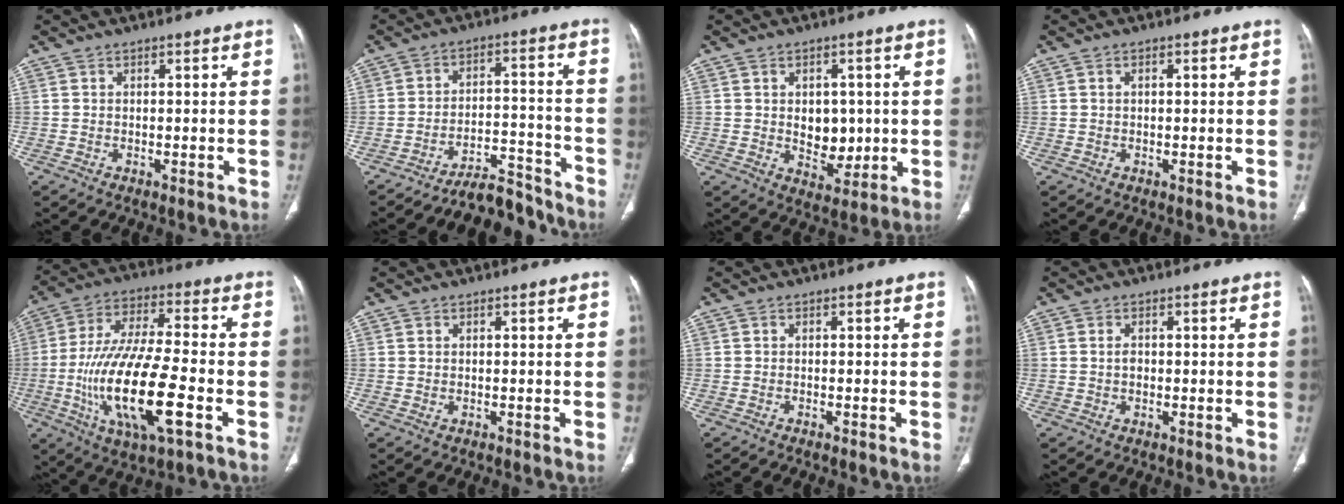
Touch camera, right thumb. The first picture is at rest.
{"total": 8.8, "force": [-8.3, 2.4, 1.6], "torque": [-0.014, 0.096, -0.133]}
{"total": 7.8, "force": [0.3, 5.5, 5.6], "torque": [-0.045, -0.009, 0.018]}
{"total": 0.7, "force": [0.2, 0.4, 0.5], "torque": [-0.010, 0.003, 0.003]}
{"total": 20.3, "force": [-5.4, 6.2, 18.5], "torque": [-0.376, 0.014, -0.090]}
{"total": 0.0}
{"total": 0.8, "force": [-0.6, 0.1, 0.6], "torque": [-0.013, -0.001, -0.007]}
{"total": 1.5, "force": [0.0, 1.0, 1.1], "torque": [-0.021, 0.003, 0.000]}